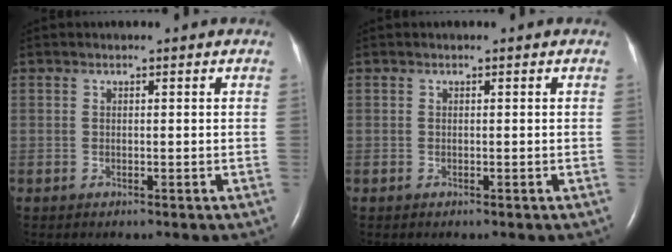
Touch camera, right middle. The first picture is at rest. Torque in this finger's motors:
{"motor_torque": [0.00, -0.01, 0.00, 0.00]}